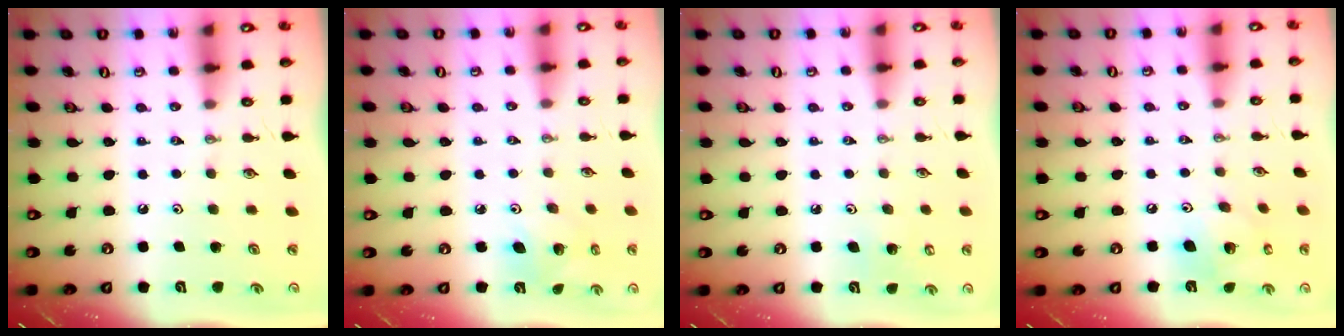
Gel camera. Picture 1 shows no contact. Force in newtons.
{"total": 5.9, "press": 5.9, "slide": 0.3}
{"total": 5.0, "press": 4.9, "slide": 1.2}
{"total": 13.4, "press": 13.0, "slide": 3.0}